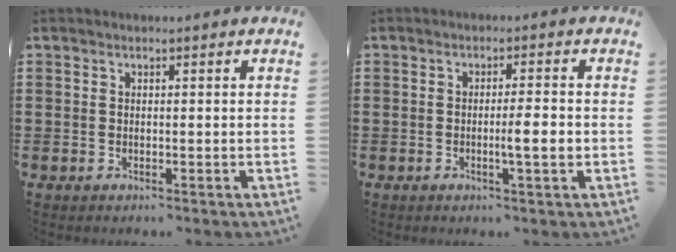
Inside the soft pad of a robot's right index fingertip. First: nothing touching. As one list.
[{"total": 4.1, "force": [-0.8, 0.3, 4.0], "torque": [-0.068, -0.003, -0.015]}]